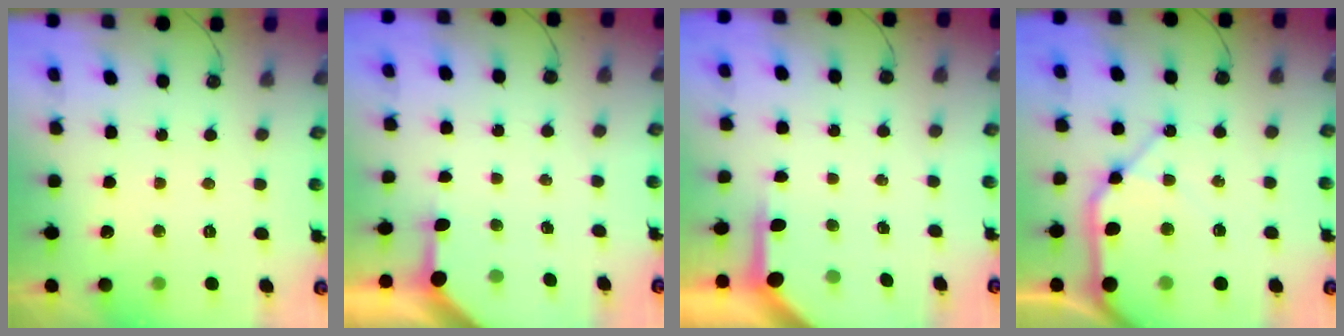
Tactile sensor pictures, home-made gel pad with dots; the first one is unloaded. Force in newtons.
{"total": 2.8, "press": 2.8, "slide": 0.3}
{"total": 3.9, "press": 3.9, "slide": 0.3}
{"total": 16.8, "press": 16.7, "slide": 2.3}